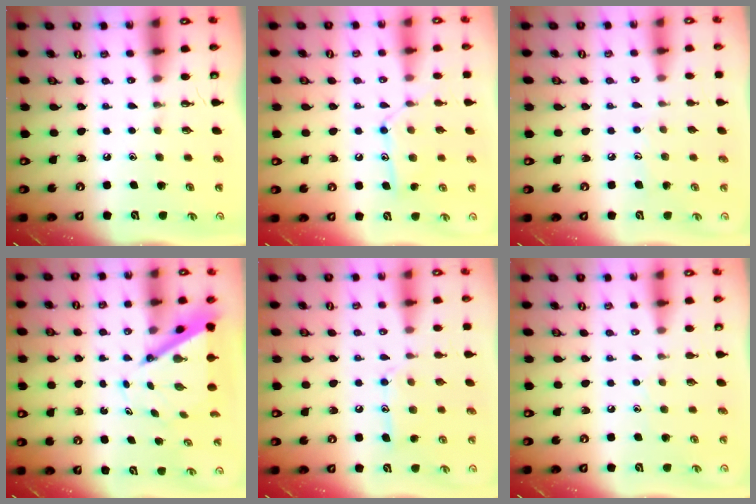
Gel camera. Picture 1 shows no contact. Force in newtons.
{"total": 12.9, "press": 12.9, "slide": 0.8}
{"total": 5.4, "press": 5.4, "slide": 0.4}
{"total": 7.0, "press": 6.9, "slide": 0.6}
{"total": 11.7, "press": 11.7, "slide": 0.7}
{"total": 4.9, "press": 4.9, "slide": 0.6}